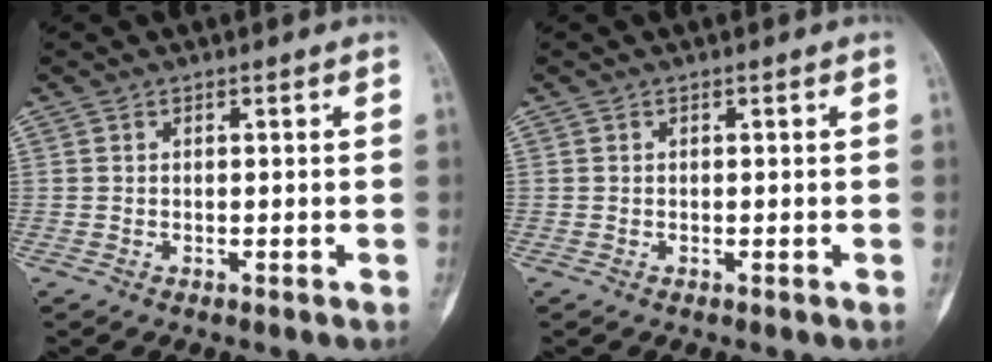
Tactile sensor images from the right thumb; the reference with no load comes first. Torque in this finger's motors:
{"motor_torque": [-0.40, -0.08, -0.13, 0.05, 0.02]}